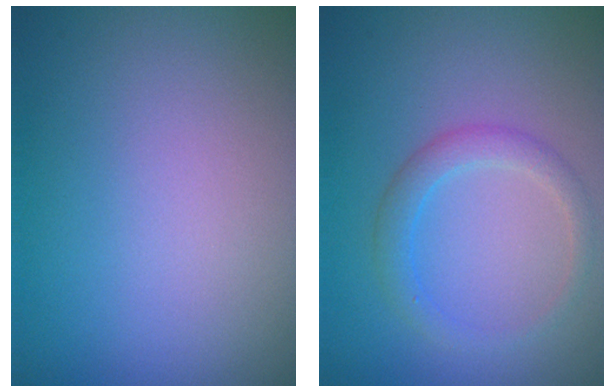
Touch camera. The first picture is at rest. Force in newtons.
{"total": 2.0, "press": 2.0, "slide": 0.2}